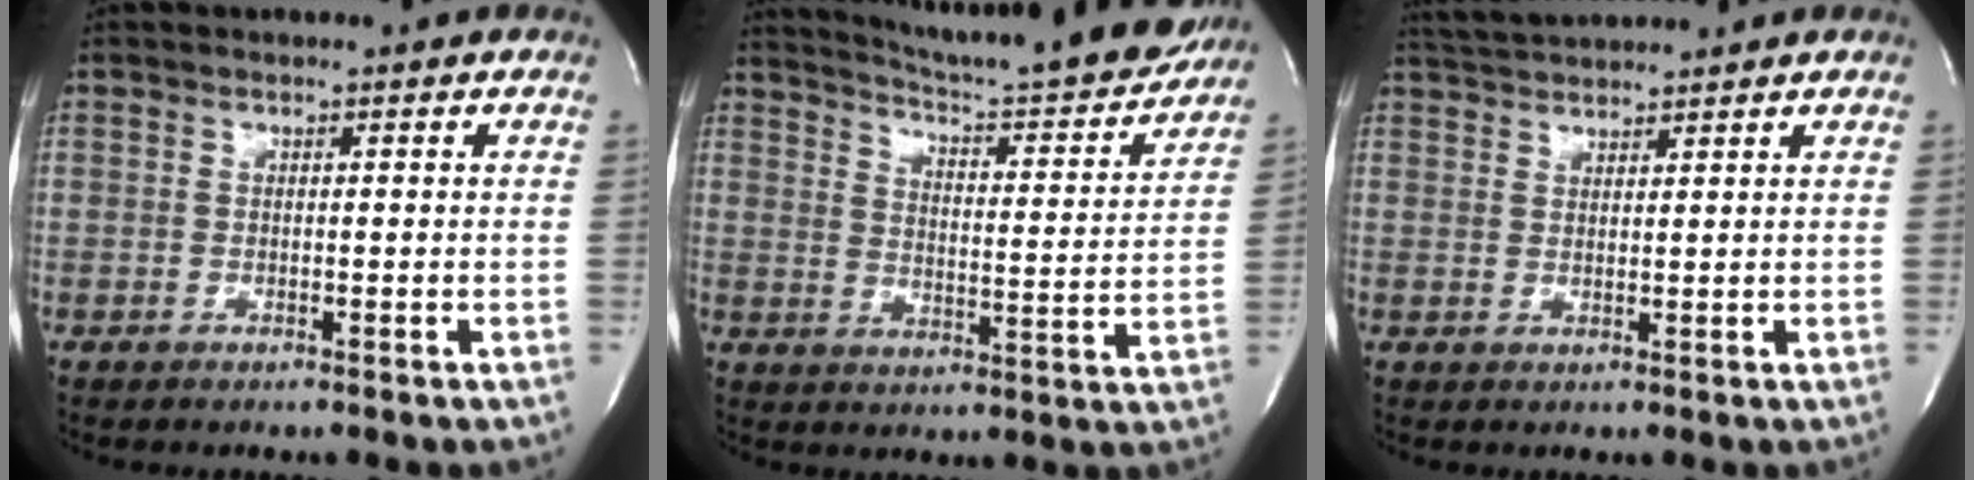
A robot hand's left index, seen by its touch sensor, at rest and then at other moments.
{"total": 21.2, "force": [19.5, 1.4, 8.1], "torque": [-0.128, -0.045, 0.259]}
{"total": 5.4, "force": [5.3, -0.1, 1.2], "torque": [-0.029, 0.030, 0.096]}